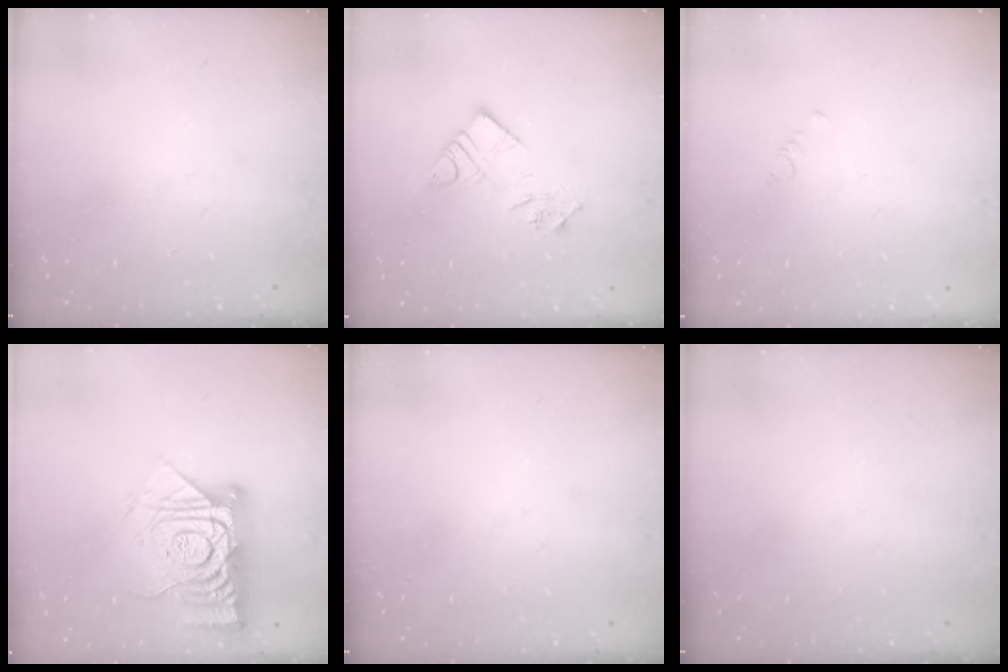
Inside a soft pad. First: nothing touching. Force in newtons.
{"total": 8.4, "press": 8.4, "slide": 0.6}
{"total": 0.7, "press": 0.6, "slide": 0.2}
{"total": 14.6, "press": 14.5, "slide": 1.5}
{"total": 0.0}
{"total": 0.0}